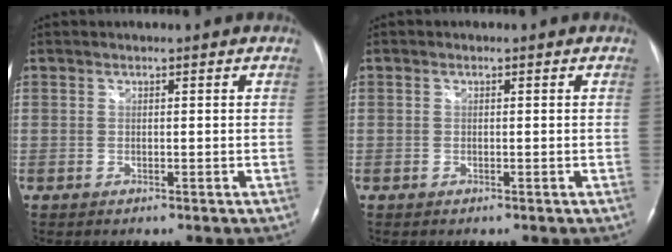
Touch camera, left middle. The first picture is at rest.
{"total": 0.0}